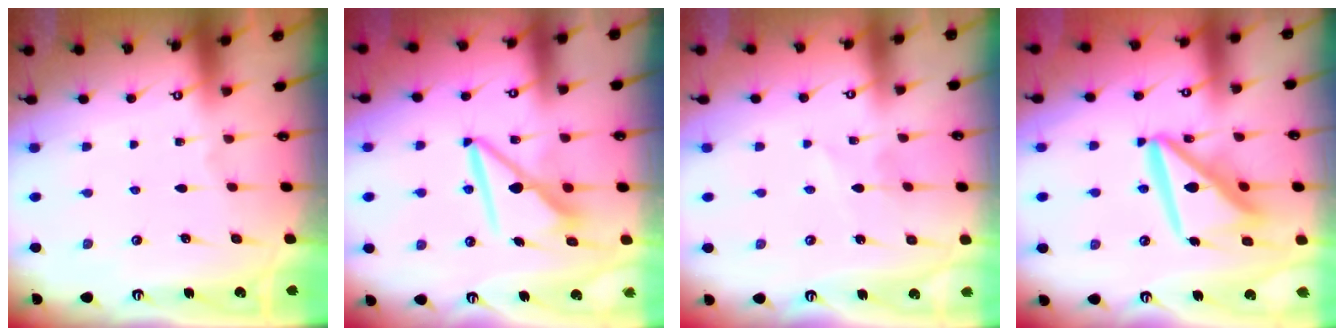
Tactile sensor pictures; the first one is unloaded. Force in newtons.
{"total": 8.6, "press": 8.5, "slide": 0.8}
{"total": 2.6, "press": 2.6, "slide": 0.3}
{"total": 14.9, "press": 14.8, "slide": 1.8}